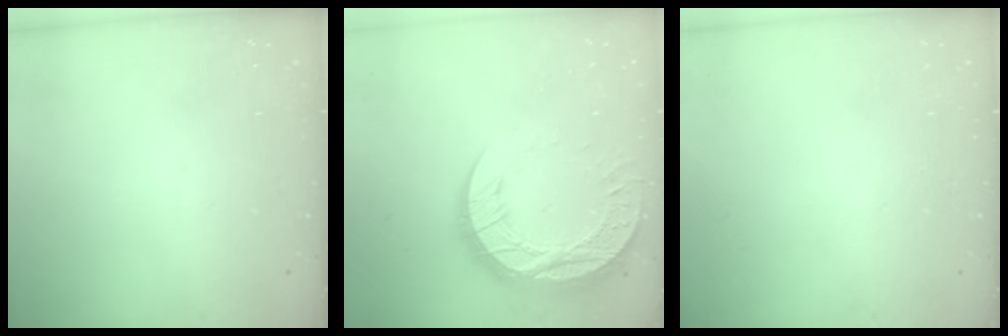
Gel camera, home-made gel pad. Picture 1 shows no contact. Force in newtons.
{"total": 18.4, "press": 18.4, "slide": 1.6}
{"total": 0.0}